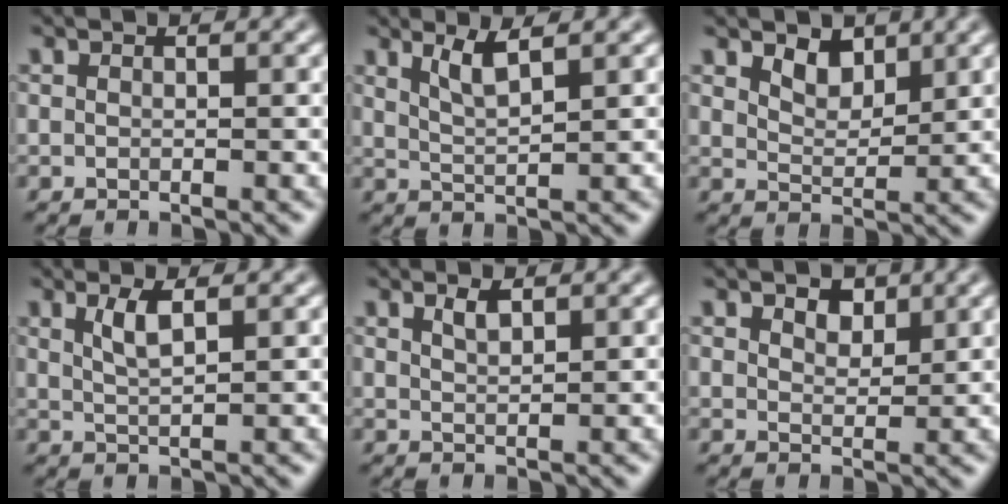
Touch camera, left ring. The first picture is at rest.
{"total": 2.5, "force": [1.6, 0.5, 1.9], "torque": [-0.033, -0.003, 0.032]}
{"total": 2.5, "force": [1.8, 1.3, 1.2], "torque": [-0.027, -0.005, 0.030]}
{"total": 2.1, "force": [1.1, 0.5, 1.8], "torque": [-0.035, -0.002, 0.021]}
{"total": 1.5, "force": [1.1, 0.4, 0.9], "torque": [-0.019, 0.001, 0.020]}
{"total": 2.1, "force": [1.4, 1.2, 1.1], "torque": [-0.017, 0.001, 0.021]}